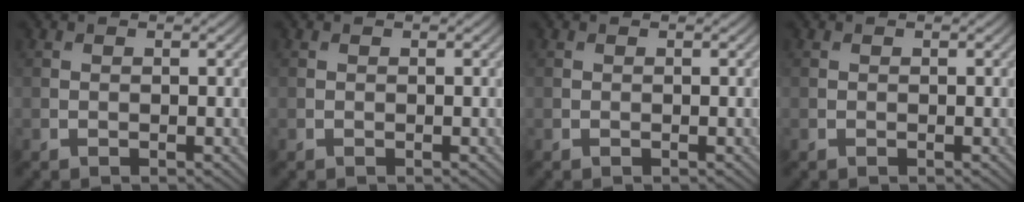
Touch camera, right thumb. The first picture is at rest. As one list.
[{"total": 0.0}, {"total": 0.0}, {"total": 0.0}]